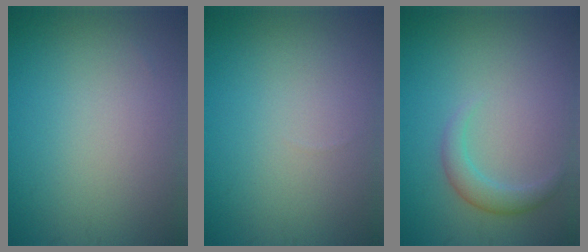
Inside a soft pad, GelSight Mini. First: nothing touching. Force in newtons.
{"total": 0.0}
{"total": 2.0, "press": 2.0, "slide": 0.2}